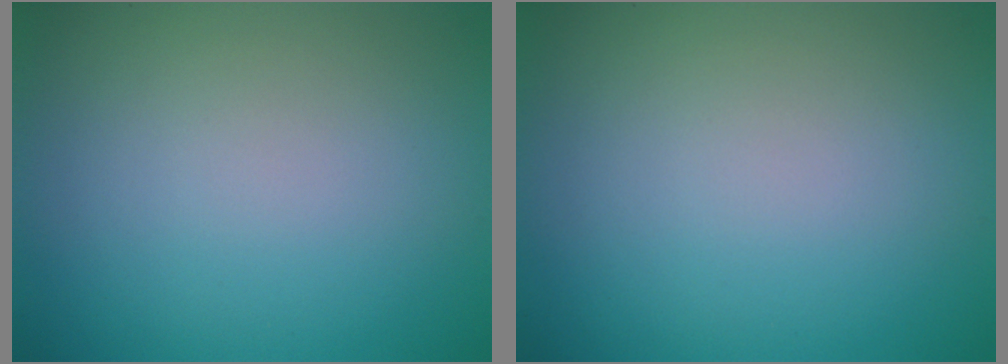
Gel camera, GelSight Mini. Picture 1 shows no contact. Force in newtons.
{"total": 0.0}